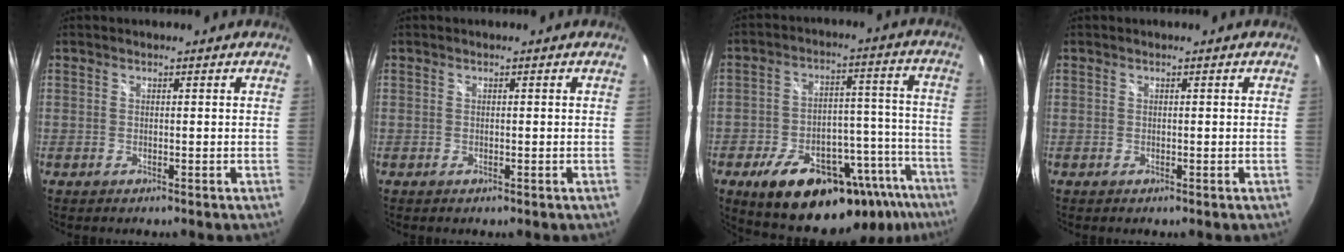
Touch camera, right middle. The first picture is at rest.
{"total": 0.6, "force": [0.5, -0.2, -0.2], "torque": [0.005, 0.001, 0.006]}
{"total": 26.5, "force": [-17.0, 12.1, 16.3], "torque": [-0.237, 0.023, -0.216]}
{"total": 0.0}